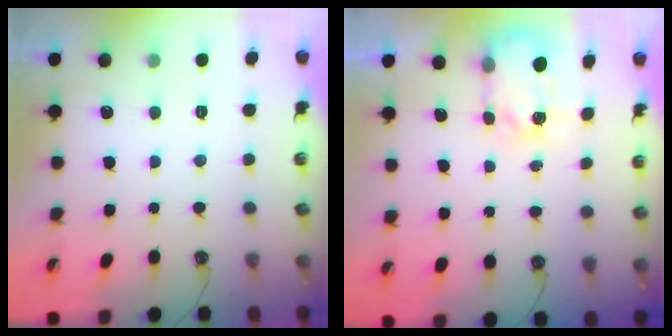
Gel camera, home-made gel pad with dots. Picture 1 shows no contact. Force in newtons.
{"total": 5.1, "press": 5.1, "slide": 0.5}